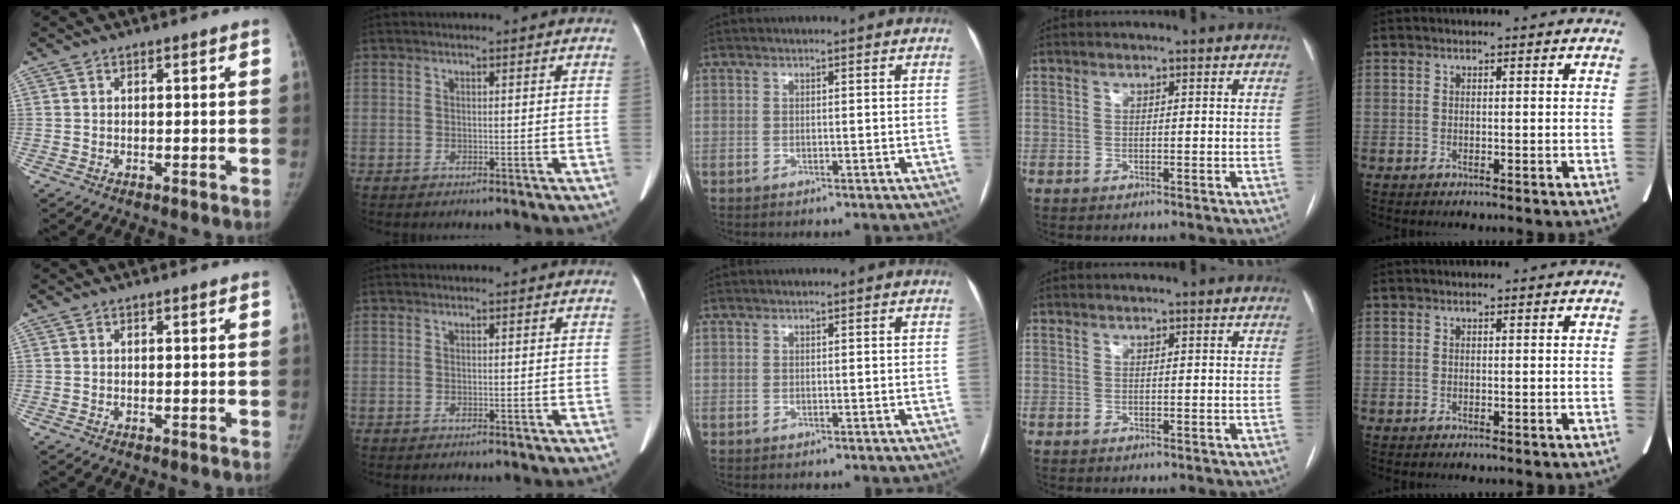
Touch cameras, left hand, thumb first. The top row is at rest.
{}